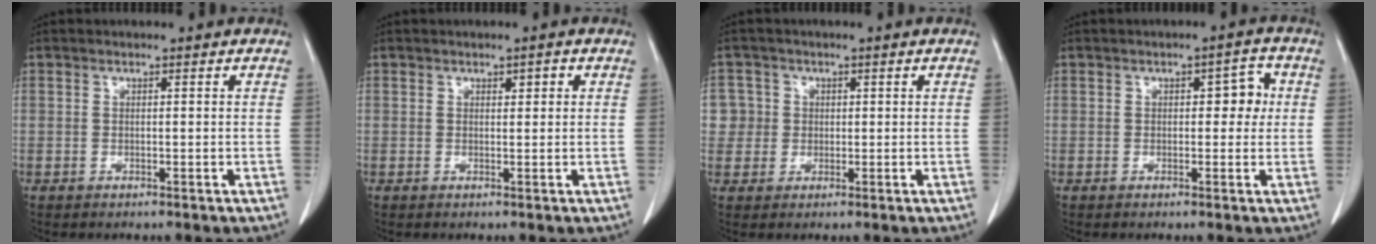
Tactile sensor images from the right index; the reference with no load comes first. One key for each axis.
{"total": 1.1, "fx": 0.5, "fy": 0.5, "fz": 0.9, "tx": -0.012, "ty": 0.002, "tz": 0.006}
{"total": 4.3, "fx": 0.5, "fy": 4.3, "fz": -0.1, "tx": 0.016, "ty": 0.016, "tz": 0.013}
{"total": 3.7, "fx": 0.5, "fy": 1.9, "fz": 3.1, "tx": -0.034, "ty": 0.018, "tz": 0.005}